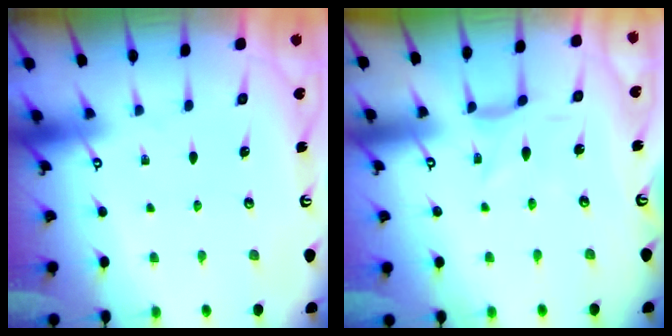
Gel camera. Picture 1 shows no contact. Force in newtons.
{"total": 1.7, "press": 1.6, "slide": 0.4}